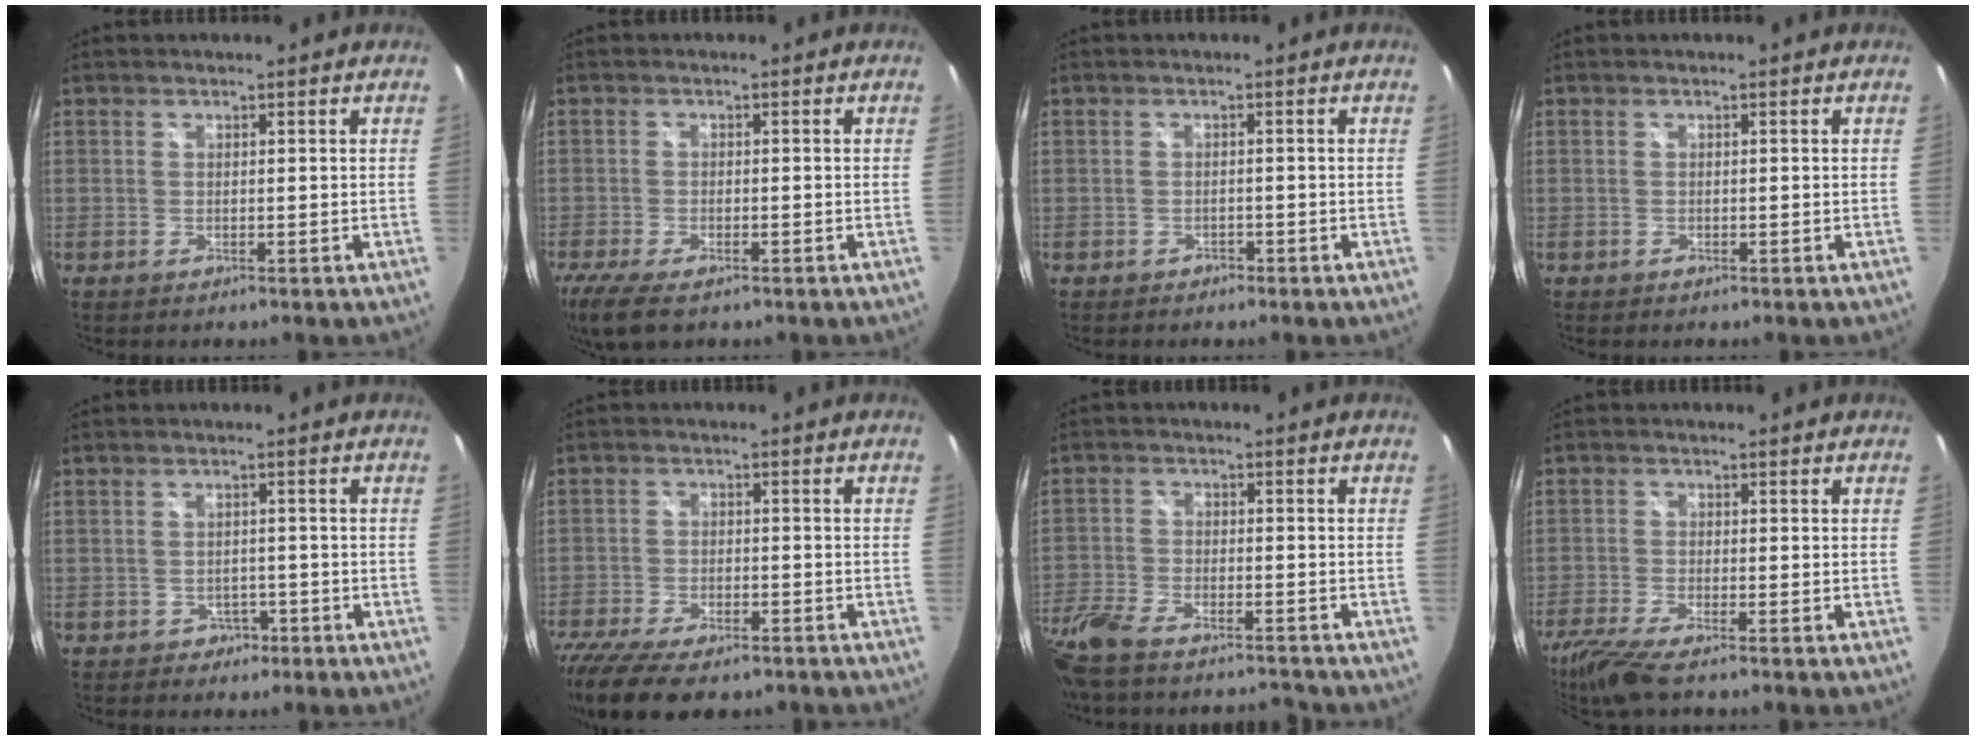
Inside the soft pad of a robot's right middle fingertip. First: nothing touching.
{"total": 8.9, "force": [-6.1, 3.1, 5.7], "torque": [-0.136, -0.041, -0.110]}
{"total": 1.3, "force": [-1.0, 0.8, 0.1], "torque": [-0.005, 0.000, -0.015]}
{"total": 0.0}
{"total": 3.0, "force": [-1.5, 2.5, 0.4], "torque": [-0.014, 0.004, -0.018]}
{"total": 15.6, "force": [-11.8, 5.9, 8.3], "torque": [-0.192, -0.050, -0.190]}
{"total": 14.1, "force": [-11.9, 4.1, 6.3], "torque": [-0.166, -0.025, -0.223]}
{"total": 8.4, "force": [-6.9, 0.6, 4.8], "torque": [-0.120, -0.035, -0.126]}